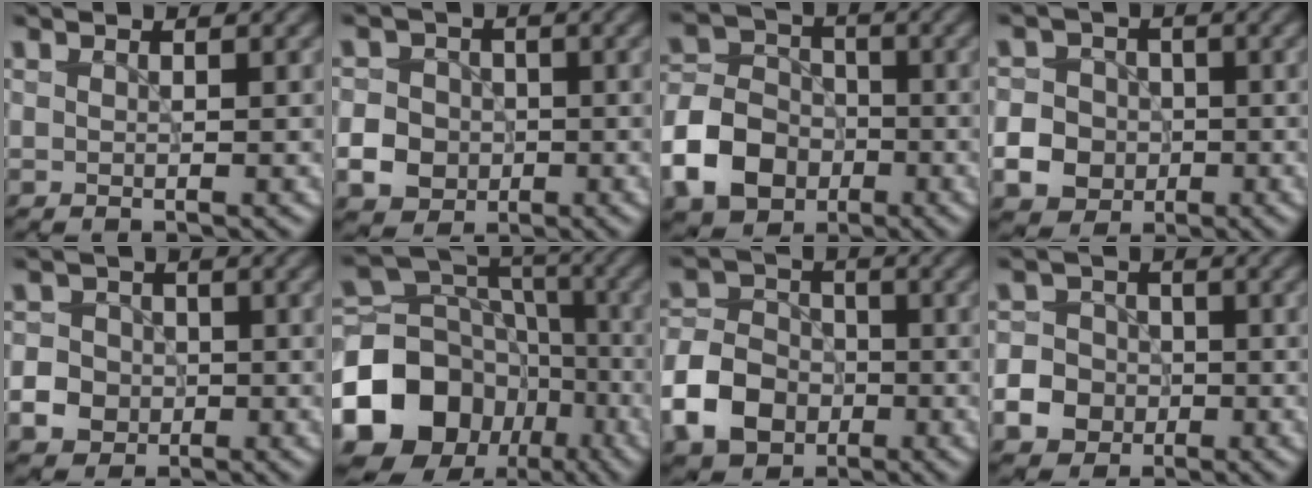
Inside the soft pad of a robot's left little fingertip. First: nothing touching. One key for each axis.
{"total": 5.2, "fx": -1.5, "fy": 4.7, "fz": 1.6, "tx": -0.022, "ty": -0.002, "tz": -0.046}
{"total": 7.8, "fx": -3.1, "fy": 6.1, "fz": 3.8, "tx": -0.085, "ty": -0.002, "tz": -0.072}
{"total": 7.8, "fx": -2.7, "fy": 7.0, "fz": 1.9, "tx": -0.040, "ty": -0.020, "tz": -0.069}
{"total": 4.9, "fx": -1.6, "fy": 4.4, "fz": 1.3, "tx": -0.011, "ty": -0.002, "tz": -0.046}
{"total": 17.7, "fx": -7.7, "fy": 14.1, "fz": 7.5, "tx": -0.170, "ty": -0.014, "tz": -0.130}
{"total": 7.0, "fx": -2.7, "fy": 5.4, "fz": 3.4, "tx": -0.074, "ty": 0.001, "tz": -0.066}
{"total": 6.0, "fx": -2.5, "fy": 5.2, "fz": 1.6, "tx": -0.021, "ty": -0.009, "tz": -0.065}